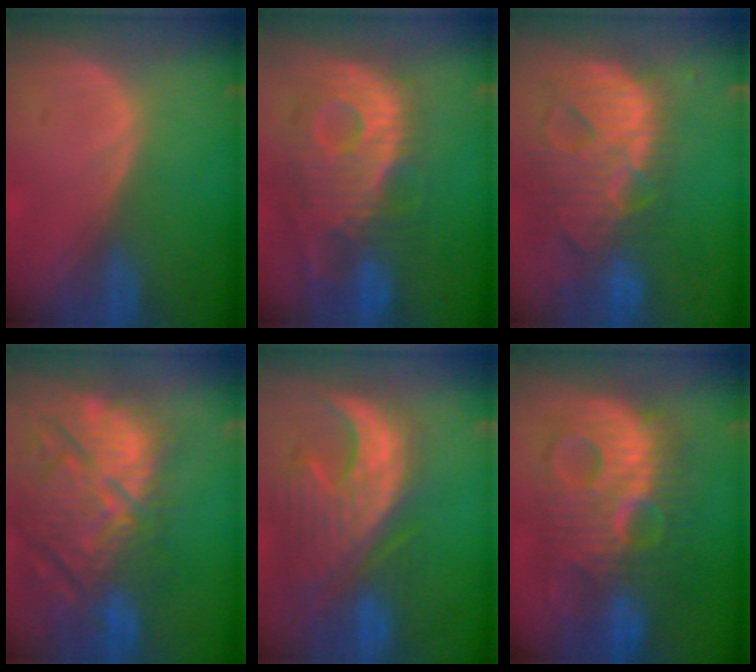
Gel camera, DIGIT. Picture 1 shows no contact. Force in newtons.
{"total": 12.2, "press": 10.8, "slide": 5.6}
{"total": 13.4, "press": 11.5, "slide": 6.9}
{"total": 15.0, "press": 12.9, "slide": 7.5}
{"total": 12.8, "press": 11.2, "slide": 6.2}
{"total": 12.5, "press": 12.5, "slide": 1.0}